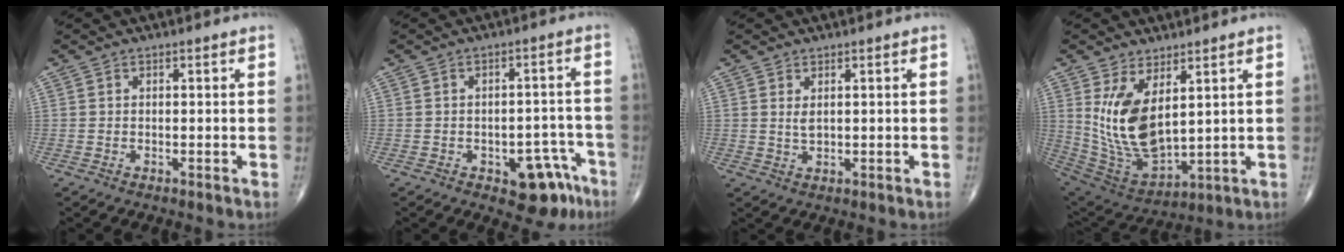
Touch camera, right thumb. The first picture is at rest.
{"total": 8.8, "force": [-4.6, 4.6, 5.9], "torque": [-0.036, 0.040, -0.052]}
{"total": 1.7, "force": [0.6, 0.8, 1.4], "torque": [-0.022, -0.006, 0.015]}
{"total": 14.2, "force": [4.0, 7.2, 11.6], "torque": [-0.208, -0.030, 0.103]}